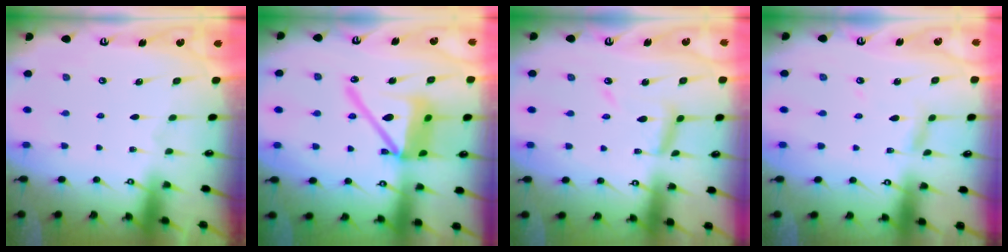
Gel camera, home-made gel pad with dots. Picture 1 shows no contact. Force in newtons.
{"total": 17.4, "press": 17.3, "slide": 1.9}
{"total": 9.6, "press": 9.6, "slide": 0.7}
{"total": 4.2, "press": 4.2, "slide": 0.2}